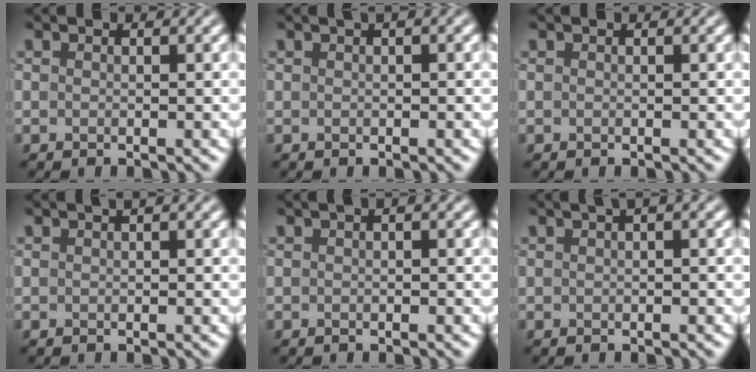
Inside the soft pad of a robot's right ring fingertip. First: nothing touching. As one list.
[{"total": 1.2, "force": [0.5, 0.2, 1.0], "torque": [-0.016, 0.008, 0.007]}, {"total": 0.0}, {"total": 1.2, "force": [0.5, 0.3, 1.0], "torque": [-0.013, 0.008, 0.007]}, {"total": 1.0, "force": [0.3, 0.2, 0.9], "torque": [-0.016, 0.002, 0.003]}, {"total": 2.1, "force": [0.9, 0.6, 1.8], "torque": [-0.022, 0.006, 0.011]}]